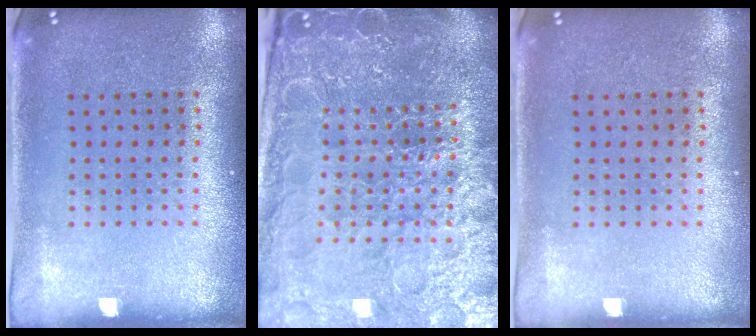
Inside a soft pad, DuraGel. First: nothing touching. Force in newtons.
{"total": 5.9, "press": 5.3, "slide": 2.6}
{"total": 0.0}